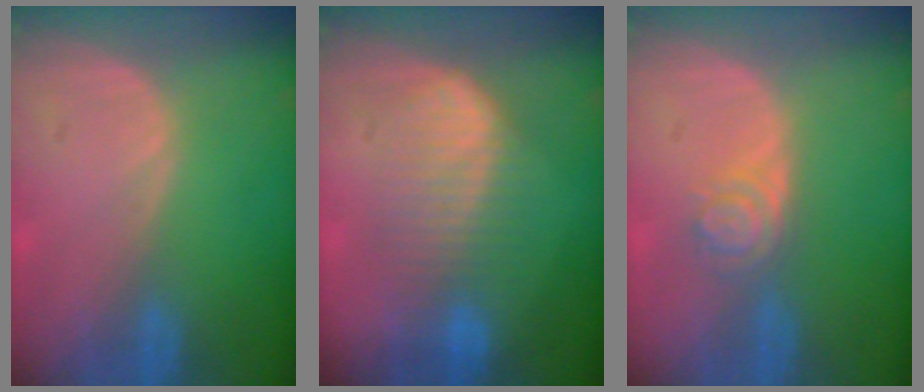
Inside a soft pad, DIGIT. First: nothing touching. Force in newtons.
{"total": 7.3, "press": 7.3, "slide": 0.1}
{"total": 3.9, "press": 3.5, "slide": 1.9}